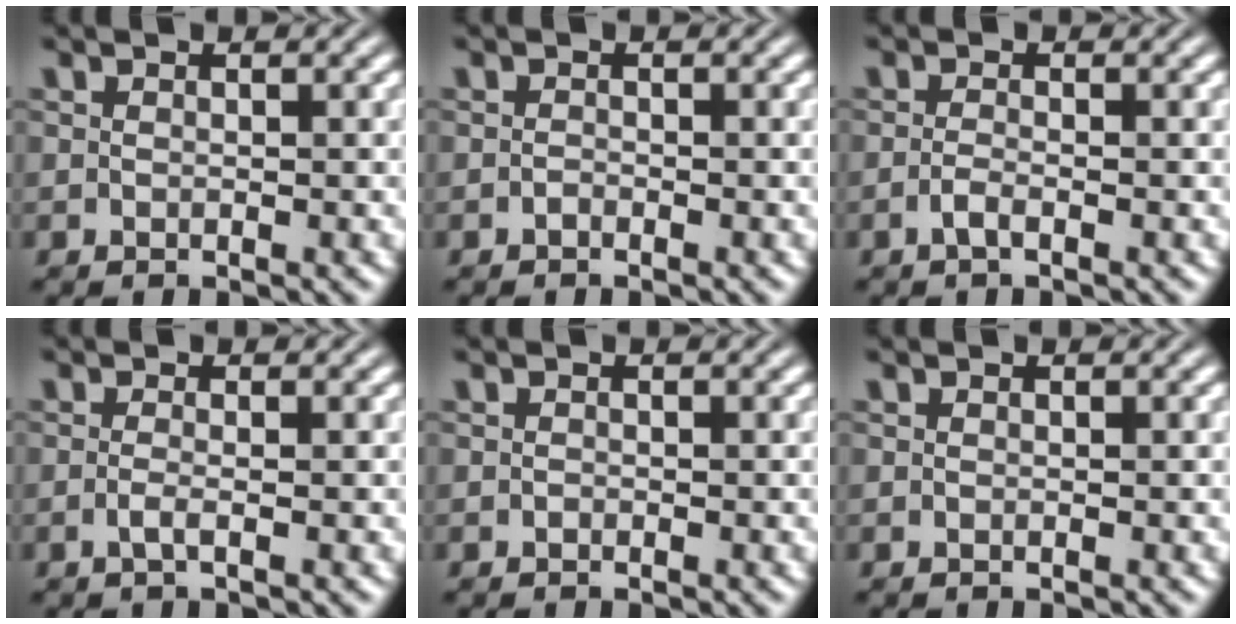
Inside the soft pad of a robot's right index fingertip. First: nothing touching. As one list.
[{"total": 1.0, "force": [-0.6, -0.8, -0.2], "torque": [0.007, -0.006, -0.008]}, {"total": 1.4, "force": [-1.1, -0.7, 0.6], "torque": [-0.006, -0.004, -0.018]}, {"total": 1.3, "force": [-0.9, -0.6, 0.8], "torque": [-0.016, -0.010, -0.012]}, {"total": 0.8, "force": [-0.3, -0.7, -0.2], "torque": [0.005, -0.005, -0.002]}, {"total": 0.0}]